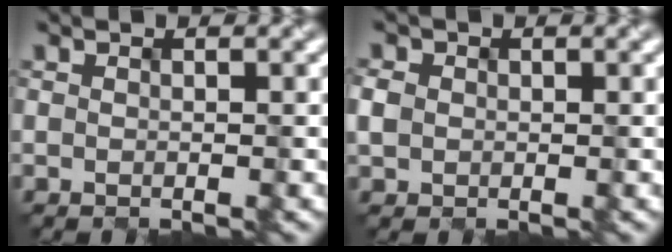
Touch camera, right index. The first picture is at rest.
{"total": 1.3, "force": [-0.3, 1.2, 0.2], "torque": [-0.007, 0.000, -0.003]}